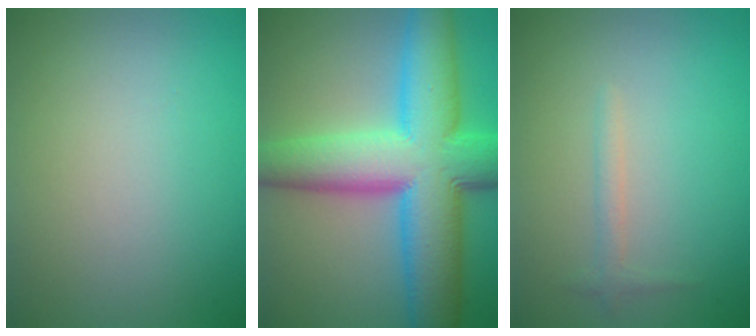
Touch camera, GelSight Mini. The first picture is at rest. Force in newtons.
{"total": 13.6, "press": 13.6, "slide": 0.4}
{"total": 1.1, "press": 1.1, "slide": 0.1}